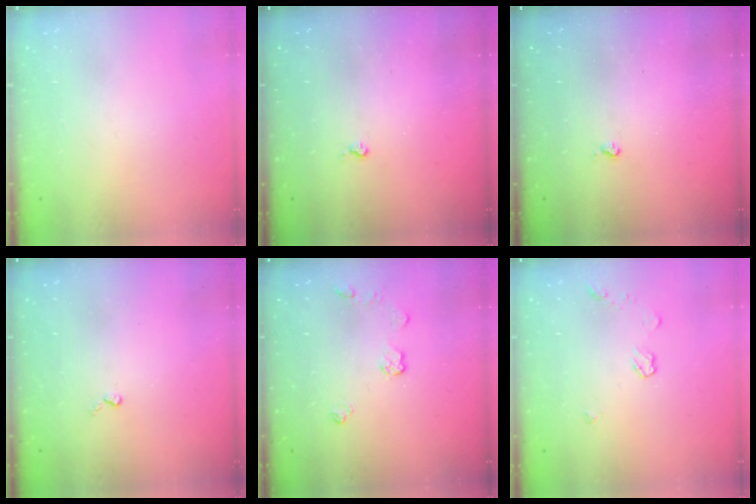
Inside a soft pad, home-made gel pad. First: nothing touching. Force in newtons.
{"total": 2.1, "press": 2.1, "slide": 0.5}
{"total": 2.1, "press": 2.1, "slide": 0.5}
{"total": 2.6, "press": 2.6, "slide": 0.5}
{"total": 4.3, "press": 4.3, "slide": 0.6}
{"total": 4.1, "press": 4.1, "slide": 0.5}